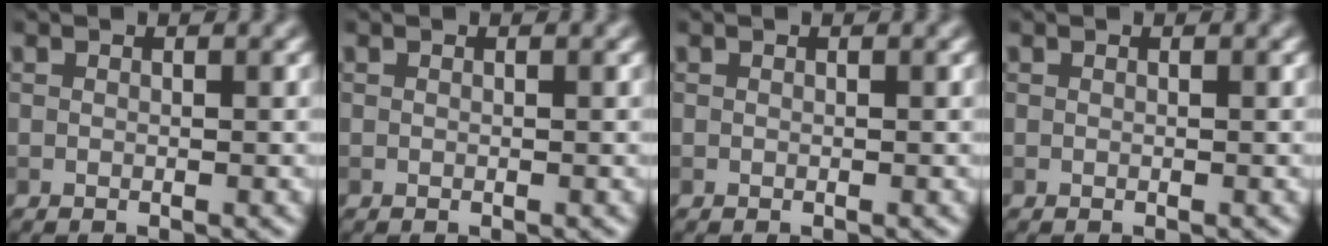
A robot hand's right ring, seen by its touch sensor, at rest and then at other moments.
{"total": 0.0}
{"total": 0.0}
{"total": 0.0}